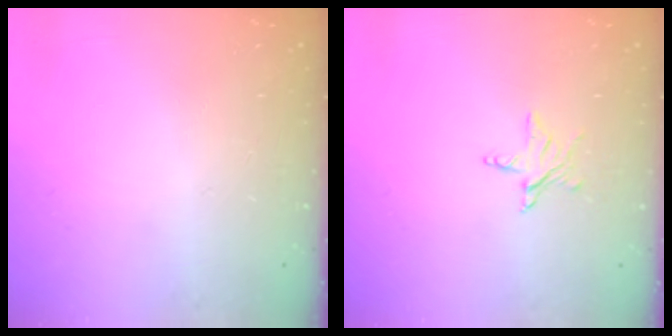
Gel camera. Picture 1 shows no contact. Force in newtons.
{"total": 4.8, "press": 4.8, "slide": 0.4}